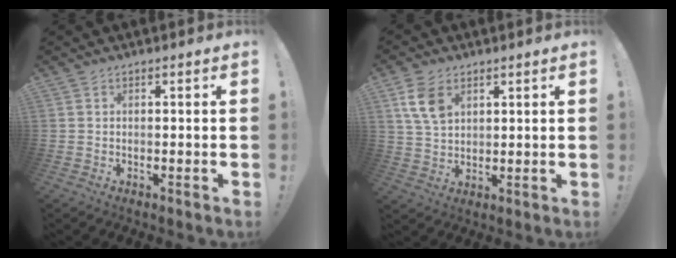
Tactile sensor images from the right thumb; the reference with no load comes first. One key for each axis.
{"total": 9.1, "fx": 4.2, "fy": 6.0, "fz": 5.4, "tx": -0.101, "ty": -0.008, "tz": 0.083}